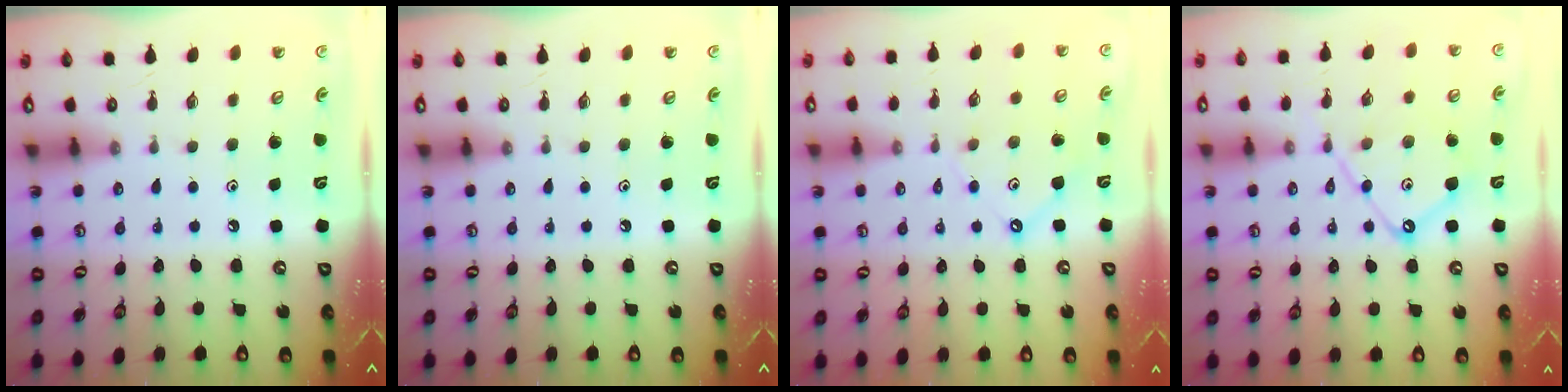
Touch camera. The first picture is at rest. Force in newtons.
{"total": 0.0}
{"total": 6.2, "press": 6.2, "slide": 0.6}
{"total": 11.4, "press": 11.3, "slide": 1.1}